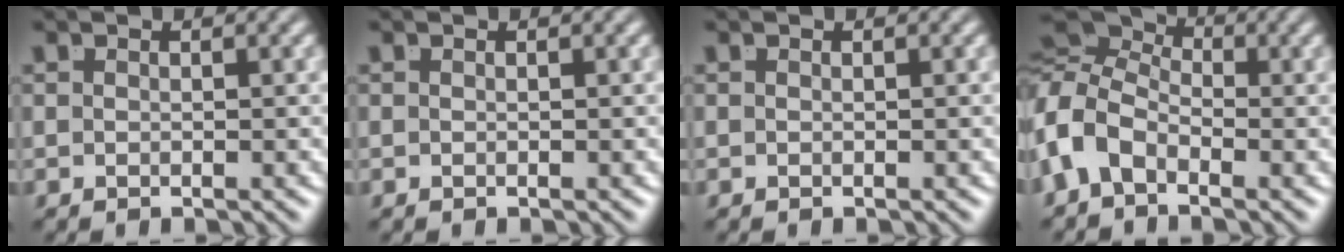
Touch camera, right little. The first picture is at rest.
{"total": 0.0}
{"total": 0.0}
{"total": 8.7, "force": [0.5, 7.4, 4.6], "torque": [-0.108, -0.012, -0.002]}